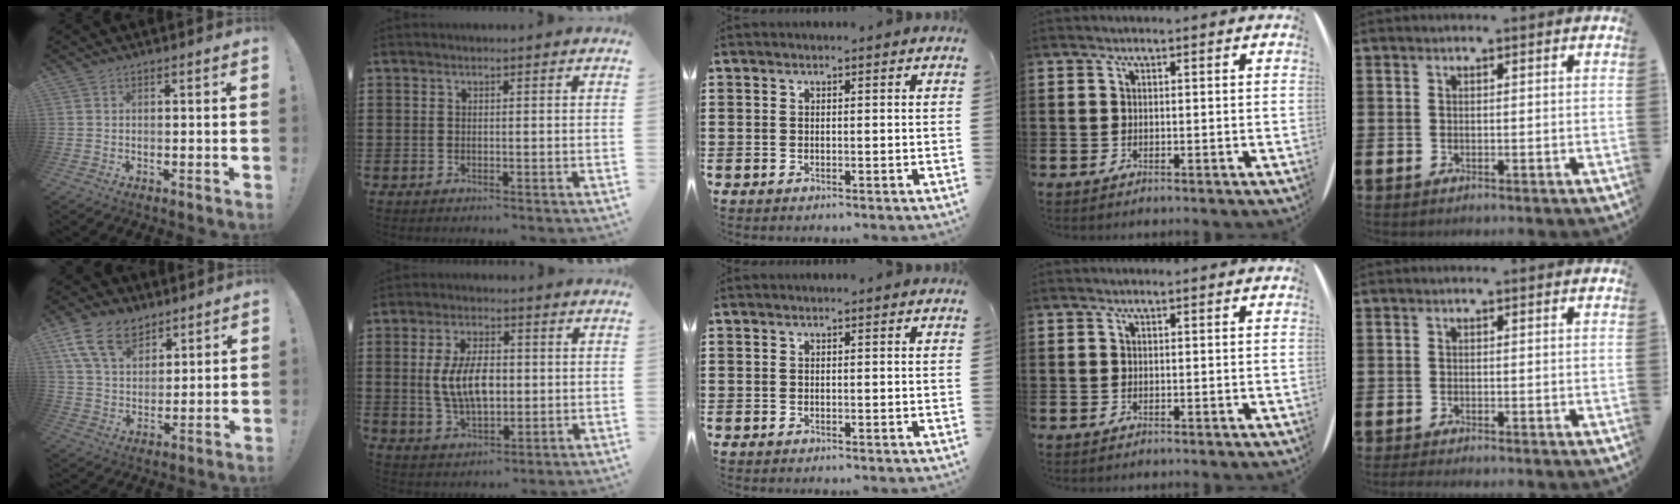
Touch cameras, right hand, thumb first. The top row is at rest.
{"thumb": {"total": 14.0, "force": [8.4, 8.8, 6.9], "torque": [-0.126, -0.039, 0.163]}, "index": {"total": 8.2, "force": [0.2, 4.2, 7.1], "torque": [-0.146, 0.003, -0.002]}, "little": {"total": 0.6, "force": [-0.5, 0.0, 0.4], "torque": [-0.007, -0.001, -0.009]}}